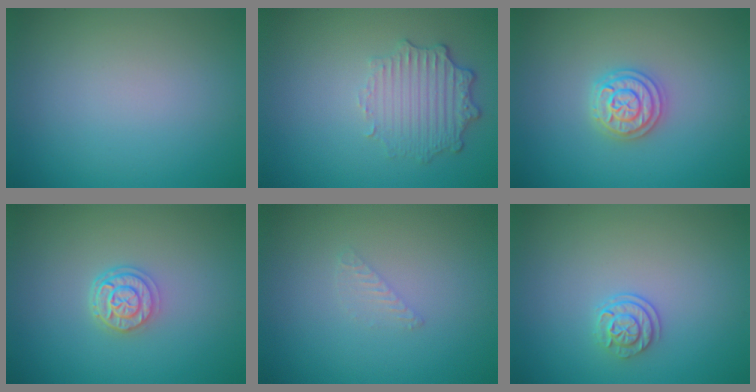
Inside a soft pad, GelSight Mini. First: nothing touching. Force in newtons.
{"total": 3.5, "press": 2.9, "slide": 2.0}
{"total": 3.4, "press": 3.3, "slide": 0.5}
{"total": 2.6, "press": 2.1, "slide": 1.5}
{"total": 0.8, "press": 0.8, "slide": 0.0}
{"total": 1.9, "press": 1.6, "slide": 1.1}